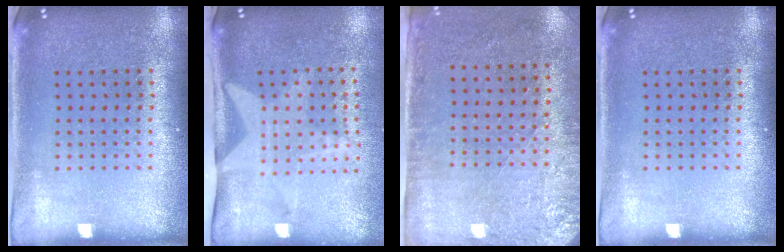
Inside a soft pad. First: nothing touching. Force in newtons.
{"total": 1.9, "press": 1.5, "slide": 1.1}
{"total": 2.7, "press": 2.3, "slide": 1.5}
{"total": 0.0}